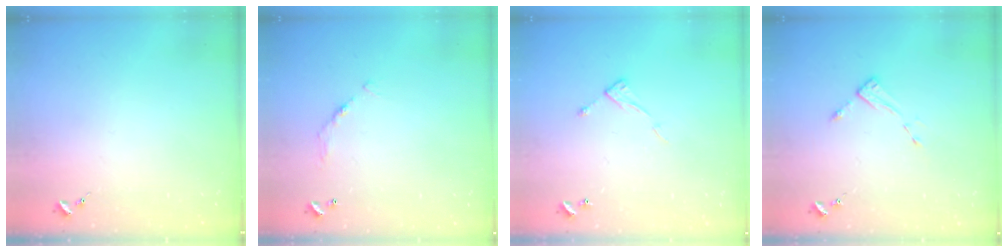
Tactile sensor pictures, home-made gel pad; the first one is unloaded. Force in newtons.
{"total": 6.8, "press": 6.8, "slide": 0.5}
{"total": 6.2, "press": 6.2, "slide": 0.4}
{"total": 2.7, "press": 2.7, "slide": 0.4}